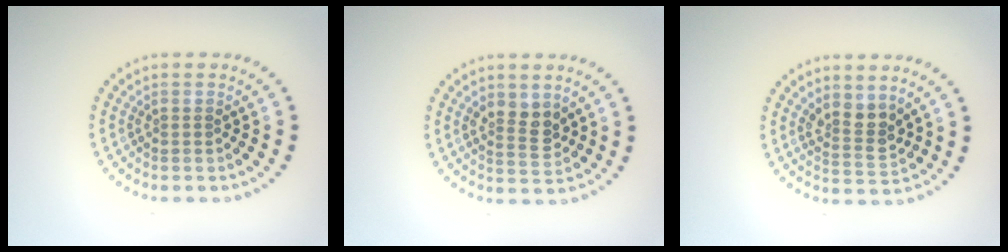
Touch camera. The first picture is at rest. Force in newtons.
{"total": 2.5, "press": 2.4, "slide": 0.7}
{"total": 2.7, "press": 2.3, "slide": 1.4}